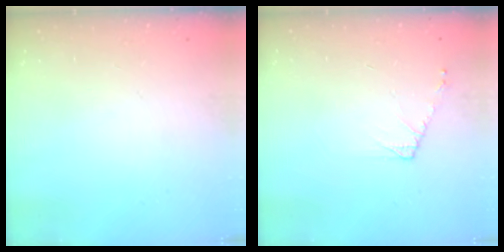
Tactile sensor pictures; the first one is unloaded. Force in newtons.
{"total": 4.7, "press": 4.6, "slide": 0.8}